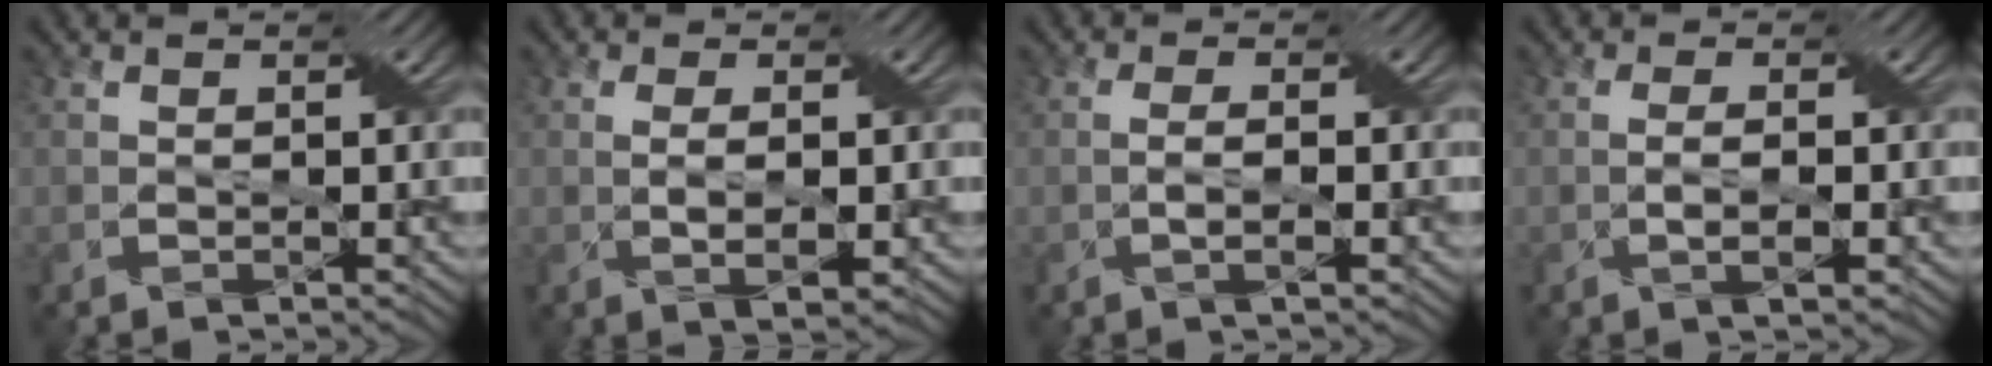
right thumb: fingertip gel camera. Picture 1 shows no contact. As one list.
[{"total": 3.2, "force": [-0.1, 0.9, 3.1], "torque": [-0.063, 0.000, 0.003]}, {"total": 1.9, "force": [-0.4, 0.3, 1.8], "torque": [-0.038, 0.004, -0.008]}, {"total": 2.4, "force": [-0.5, 0.4, 2.3], "torque": [-0.047, 0.001, -0.007]}]